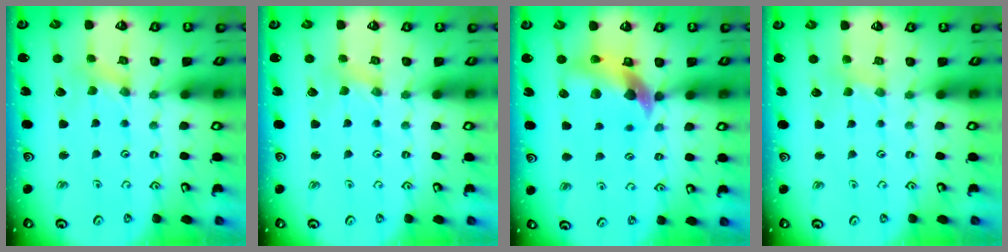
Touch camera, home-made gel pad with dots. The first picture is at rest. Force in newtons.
{"total": 0.0}
{"total": 10.8, "press": 10.7, "slide": 1.4}
{"total": 1.9, "press": 1.9, "slide": 0.3}